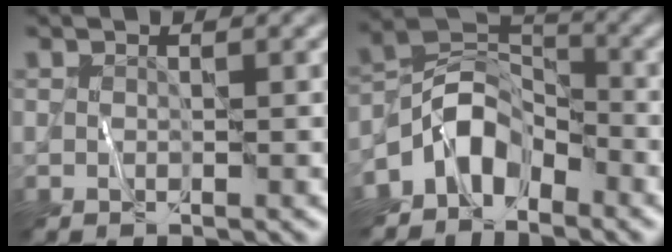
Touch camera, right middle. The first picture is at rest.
{"total": 5.5, "force": [-3.4, 3.3, 2.9], "torque": [-0.032, 0.005, -0.075]}